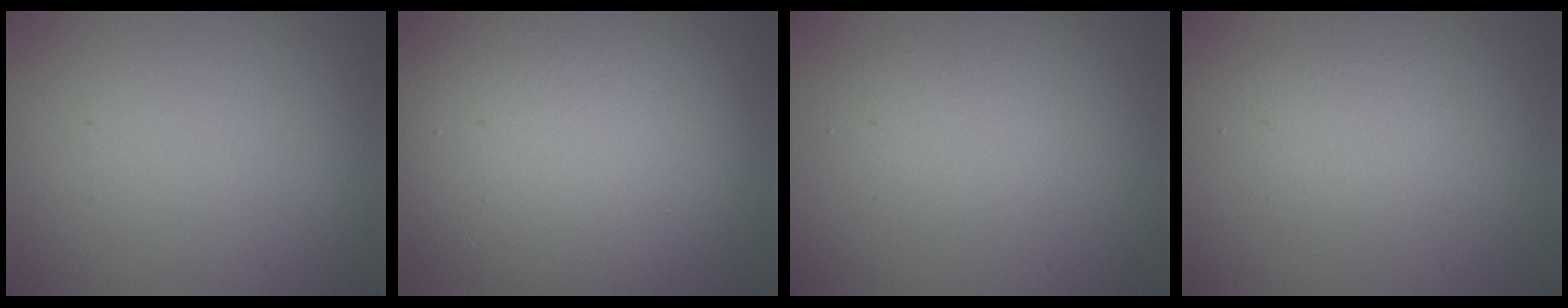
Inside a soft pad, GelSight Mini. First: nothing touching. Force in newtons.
{"total": 11.7, "press": 11.6, "slide": 1.1}
{"total": 2.2, "press": 2.2, "slide": 0.1}
{"total": 2.3, "press": 2.3, "slide": 0.2}